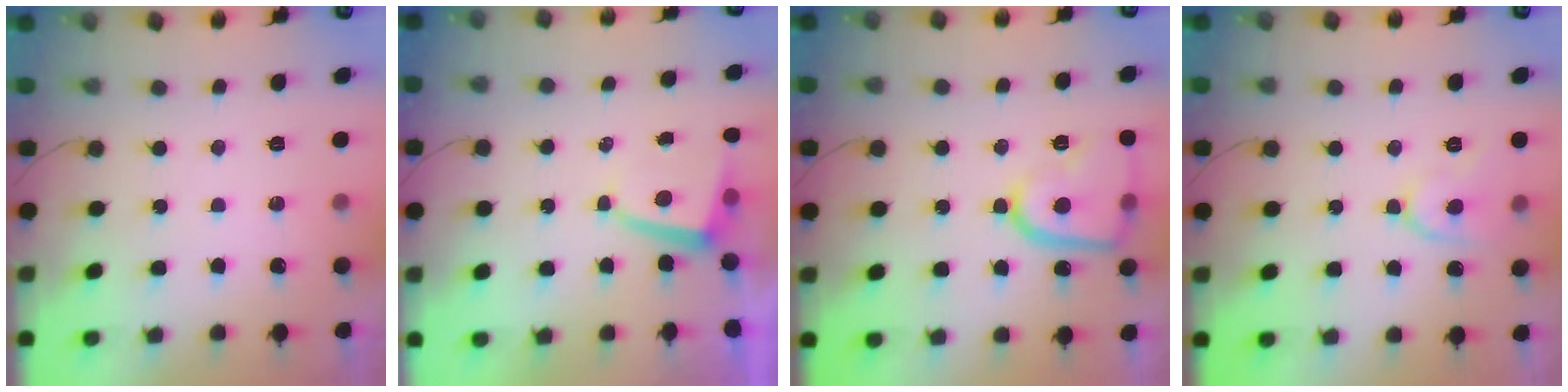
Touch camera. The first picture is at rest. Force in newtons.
{"total": 2.0, "press": 1.9, "slide": 0.3}
{"total": 13.9, "press": 13.9, "slide": 1.2}
{"total": 8.5, "press": 8.5, "slide": 0.8}